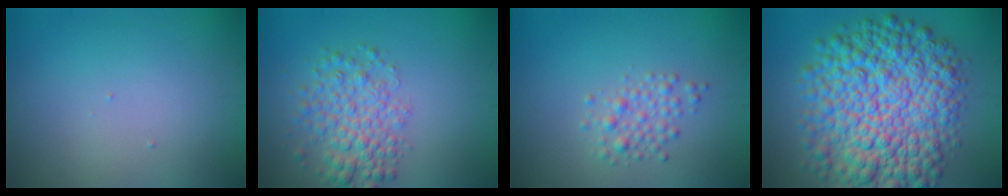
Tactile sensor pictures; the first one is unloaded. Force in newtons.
{"total": 4.3, "press": 4.3, "slide": 0.1}
{"total": 1.9, "press": 1.9, "slide": 0.1}
{"total": 12.5, "press": 12.5, "slide": 0.2}